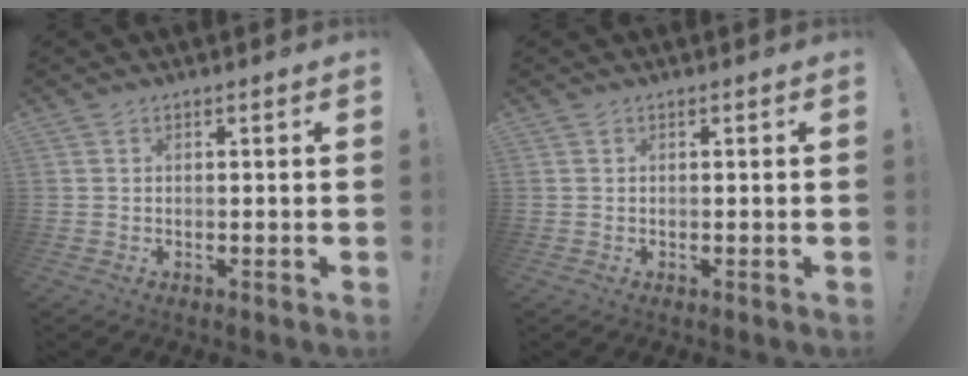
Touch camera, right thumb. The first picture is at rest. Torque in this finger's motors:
{"motor_torque": [0.02, 0.01, -0.06, 0.04, 0.00]}